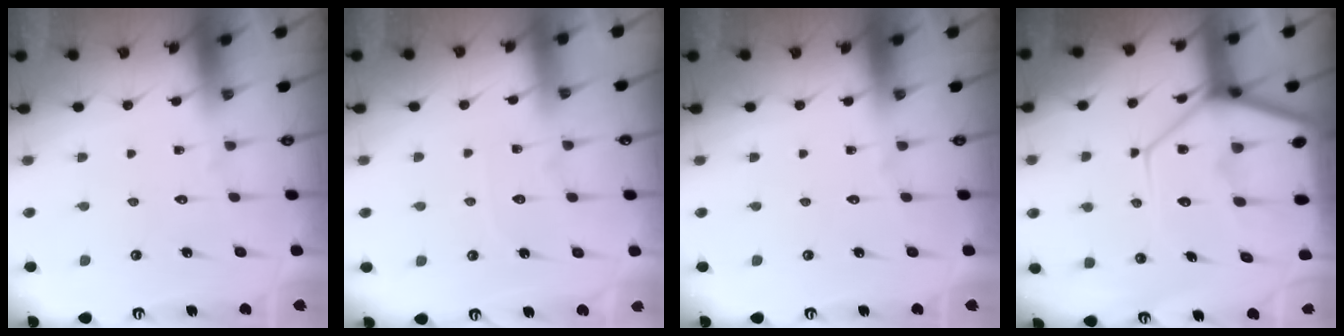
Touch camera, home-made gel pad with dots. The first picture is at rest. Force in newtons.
{"total": 3.0, "press": 2.9, "slide": 0.4}
{"total": 0.0}
{"total": 18.3, "press": 18.3, "slide": 1.8}